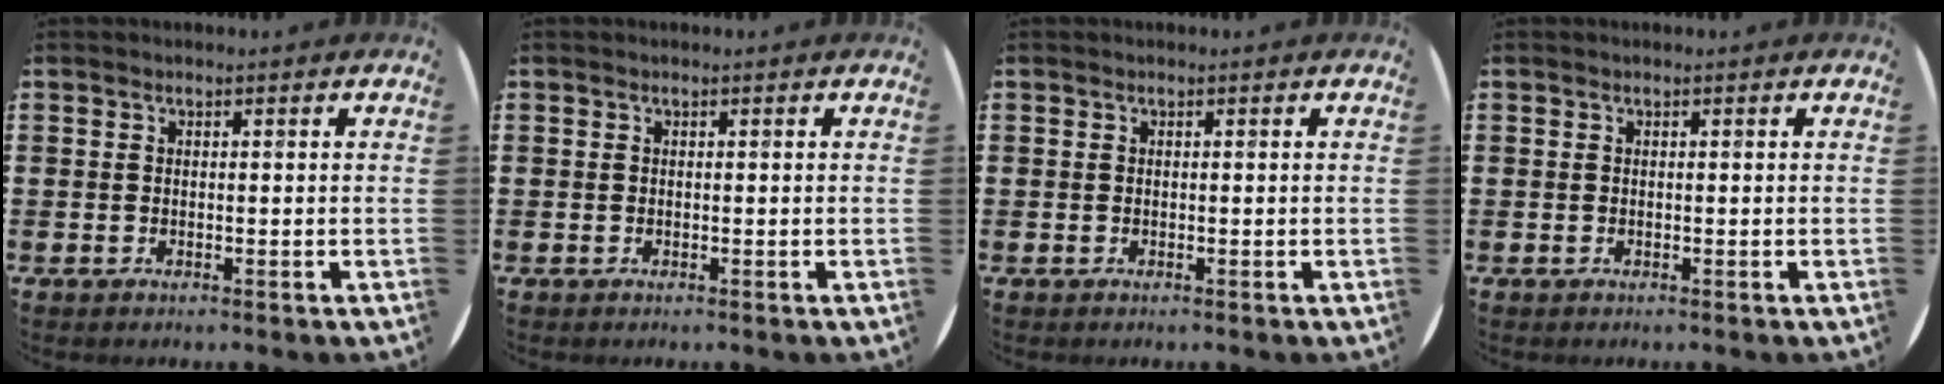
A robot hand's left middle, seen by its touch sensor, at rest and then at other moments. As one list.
[{"total": 0.0}, {"total": 0.0}, {"total": 0.0}]